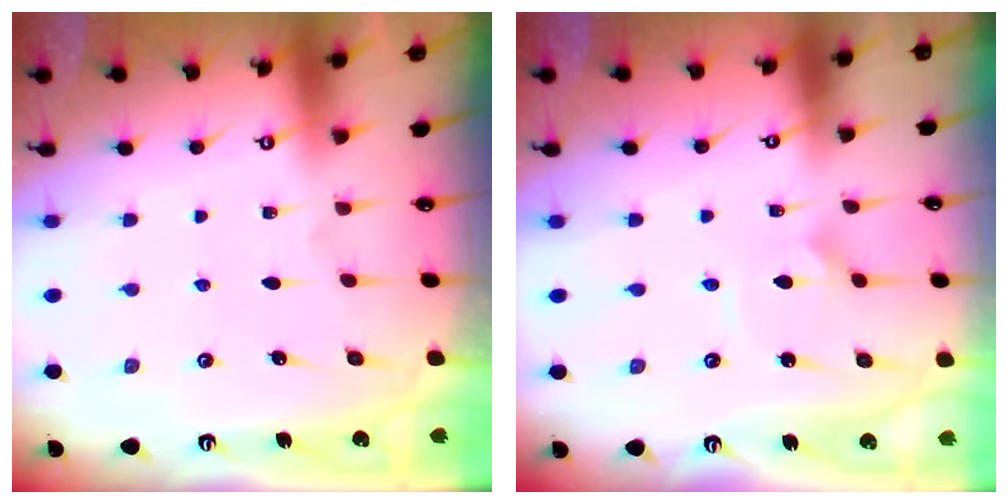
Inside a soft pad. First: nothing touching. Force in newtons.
{"total": 2.7, "press": 2.7, "slide": 0.1}